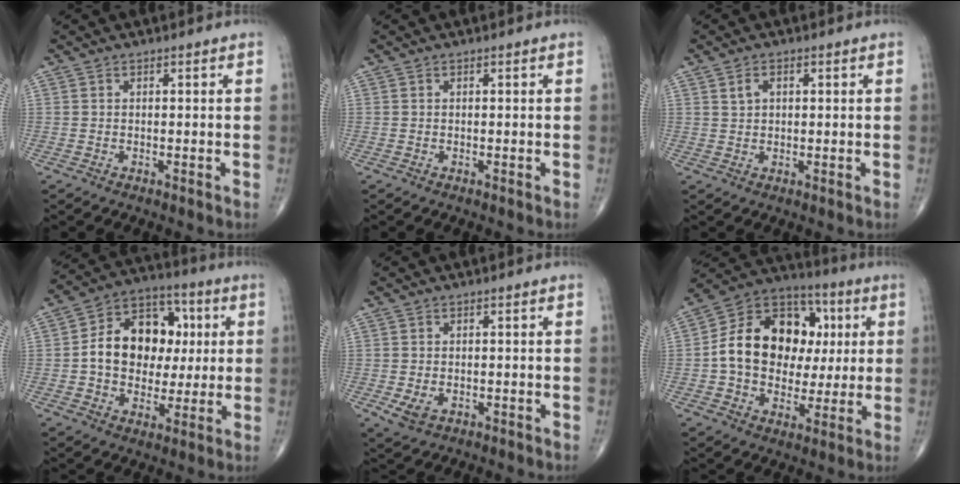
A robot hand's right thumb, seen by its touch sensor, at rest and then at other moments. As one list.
[{"total": 0.0}, {"total": 2.4, "force": [0.9, 1.6, 1.6], "torque": [-0.025, 0.003, 0.019]}, {"total": 14.8, "force": [1.3, 11.4, 9.4], "torque": [-0.099, 0.023, 0.019]}, {"total": 3.6, "force": [-0.9, 2.4, 2.5], "torque": [-0.051, -0.003, -0.008]}, {"total": 19.9, "force": [1.9, 15.1, 12.8], "torque": [-0.174, 0.028, 0.030]}]